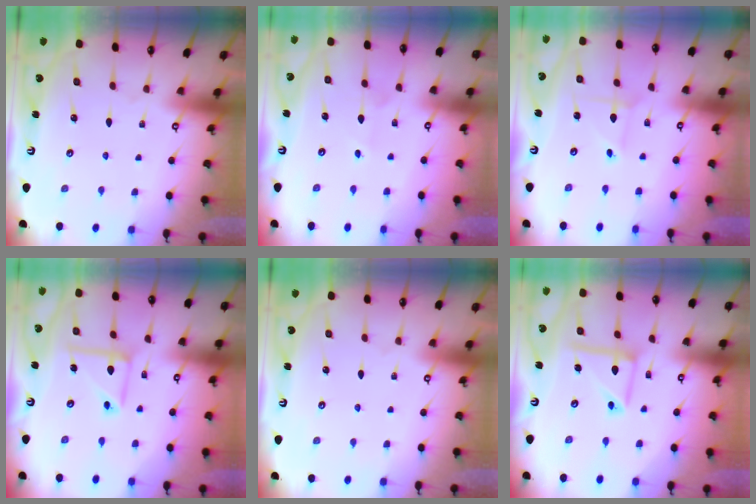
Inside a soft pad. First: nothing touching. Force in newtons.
{"total": 2.1, "press": 2.1, "slide": 0.2}
{"total": 1.9, "press": 1.9, "slide": 0.2}
{"total": 9.6, "press": 9.6, "slide": 0.8}
{"total": 0.0}
{"total": 10.6, "press": 10.5, "slide": 1.0}